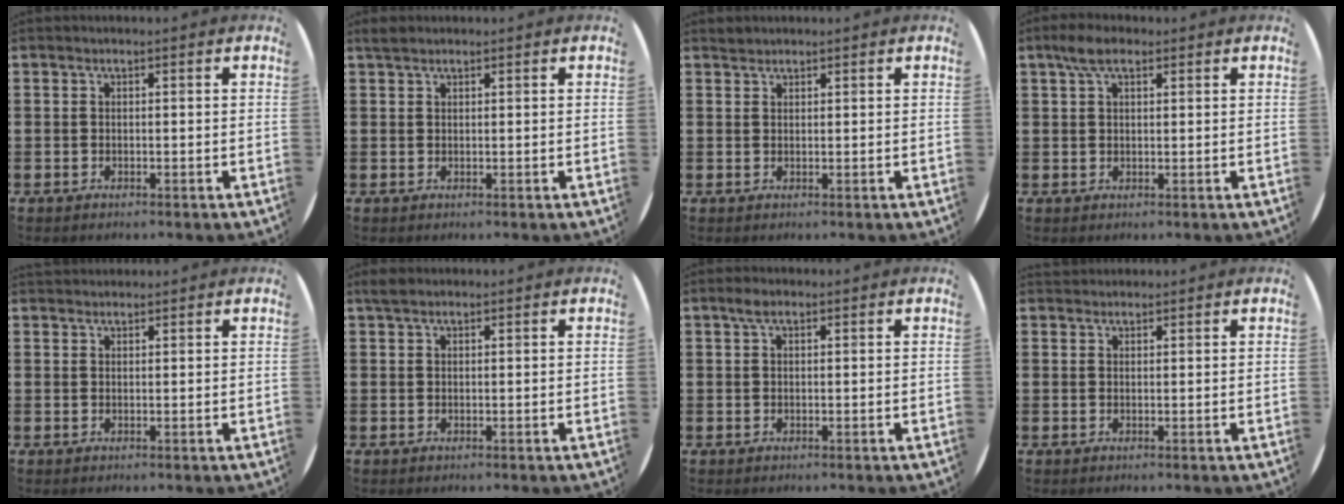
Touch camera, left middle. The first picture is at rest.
{"total": 1.1, "force": [1.0, 0.3, 0.3], "torque": [-0.008, 0.004, 0.019]}
{"total": 0.9, "force": [0.9, 0.2, -0.1], "torque": [0.009, -0.002, 0.016]}
{"total": 3.8, "force": [2.3, 1.7, 2.4], "torque": [-0.045, 0.006, 0.039]}
{"total": 0.9, "force": [0.9, 0.1, -0.2], "torque": [0.003, 0.002, 0.017]}
{"total": 1.3, "force": [1.1, 0.5, 0.6], "torque": [-0.005, 0.001, 0.019]}
{"total": 1.7, "force": [1.0, 0.8, 1.1], "torque": [-0.017, 0.003, 0.016]}
{"total": 0.9, "force": [0.8, 0.2, -0.2], "torque": [0.004, 0.003, 0.015]}